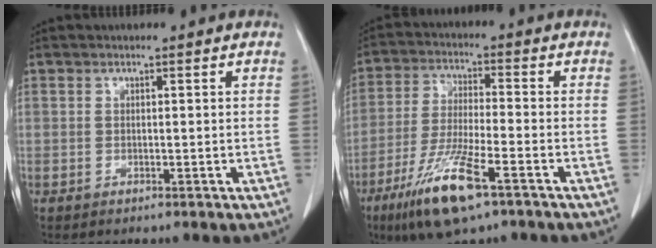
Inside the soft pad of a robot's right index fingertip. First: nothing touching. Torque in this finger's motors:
{"motor_torque": [1.17, -0.97, 0.36, 0.14]}